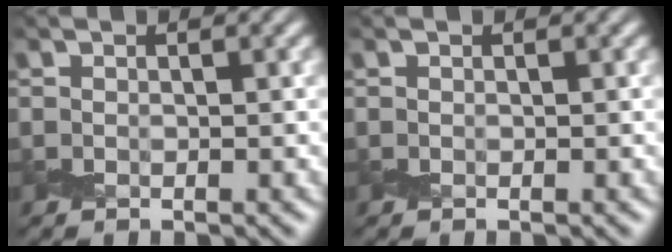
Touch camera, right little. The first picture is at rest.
{"total": 0.0}